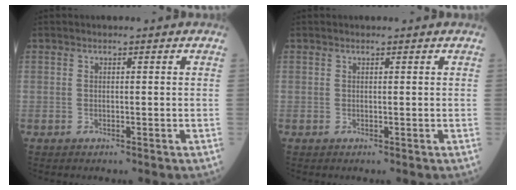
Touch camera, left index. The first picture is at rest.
{"total": 0.6, "force": [0.5, -0.1, 0.1], "torque": [-0.007, 0.006, 0.010]}